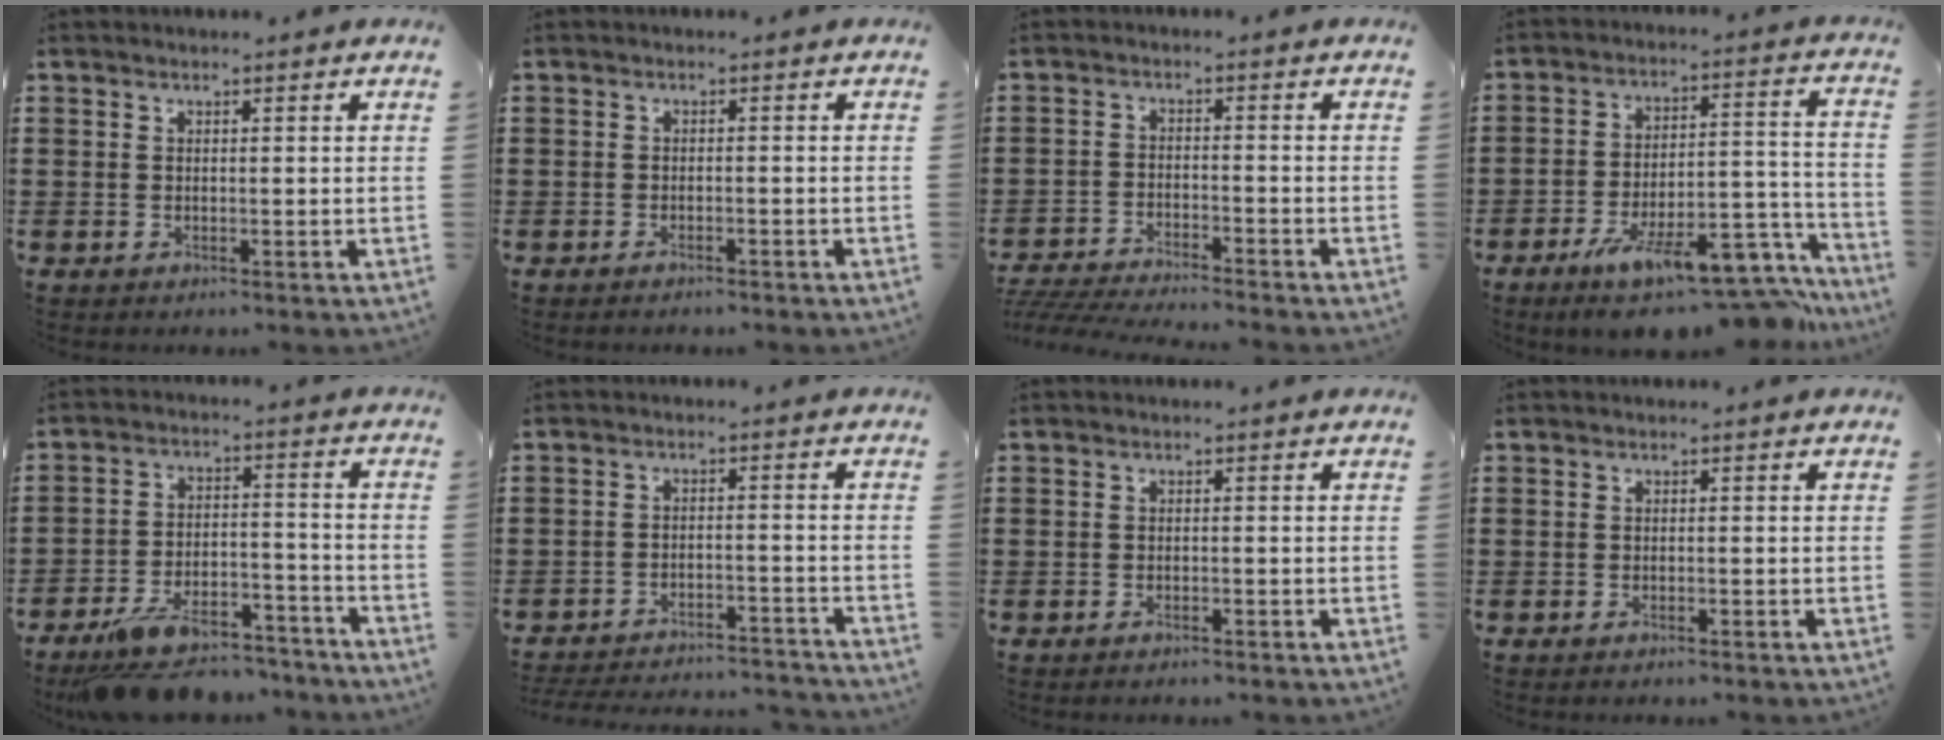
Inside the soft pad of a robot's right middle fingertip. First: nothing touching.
{"total": 1.0, "force": [-0.9, 0.2, 0.4], "torque": [-0.010, -0.004, -0.017]}
{"total": 4.3, "force": [-4.3, -0.2, 0.7], "torque": [-0.028, -0.013, -0.091]}
{"total": 14.2, "force": [-10.7, 3.6, 8.6], "torque": [-0.115, 0.040, -0.184]}
{"total": 9.2, "force": [-8.2, 2.3, 3.5], "torque": [-0.066, 0.021, -0.157]}
{"total": 4.1, "force": [-4.1, 0.1, 0.6], "torque": [-0.020, -0.004, -0.086]}
{"total": 0.8, "force": [-0.7, 0.1, 0.3], "torque": [-0.008, -0.003, -0.013]}
{"total": 0.5, "force": [-0.5, 0.1, 0.2], "torque": [-0.005, -0.002, -0.010]}